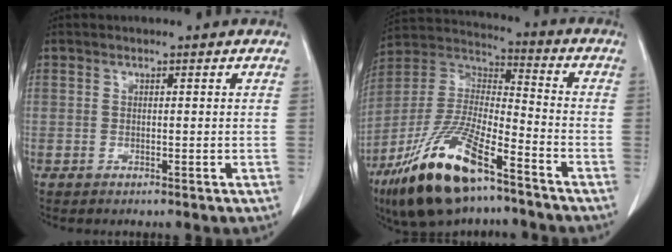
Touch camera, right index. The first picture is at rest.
{"total": 19.0, "force": [-11.9, 5.1, 13.8], "torque": [-0.304, -0.020, -0.222]}